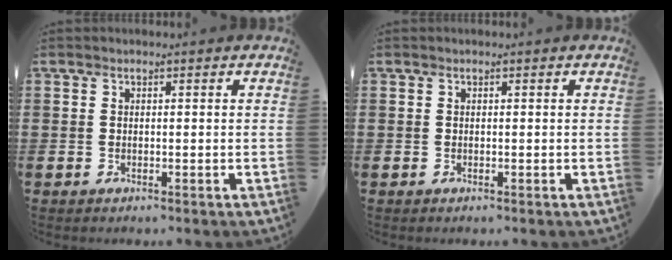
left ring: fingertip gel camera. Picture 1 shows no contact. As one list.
[{"total": 0.0}]